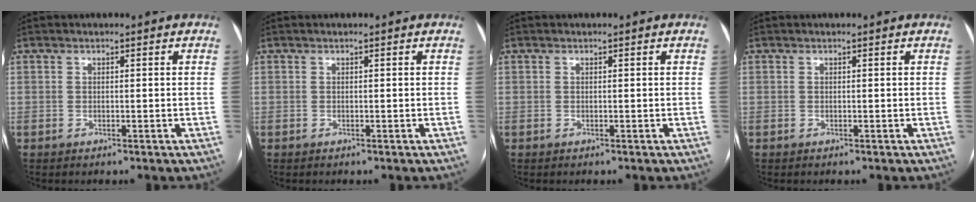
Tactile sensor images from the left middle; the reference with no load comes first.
{"total": 0.0}
{"total": 0.0}
{"total": 0.0}